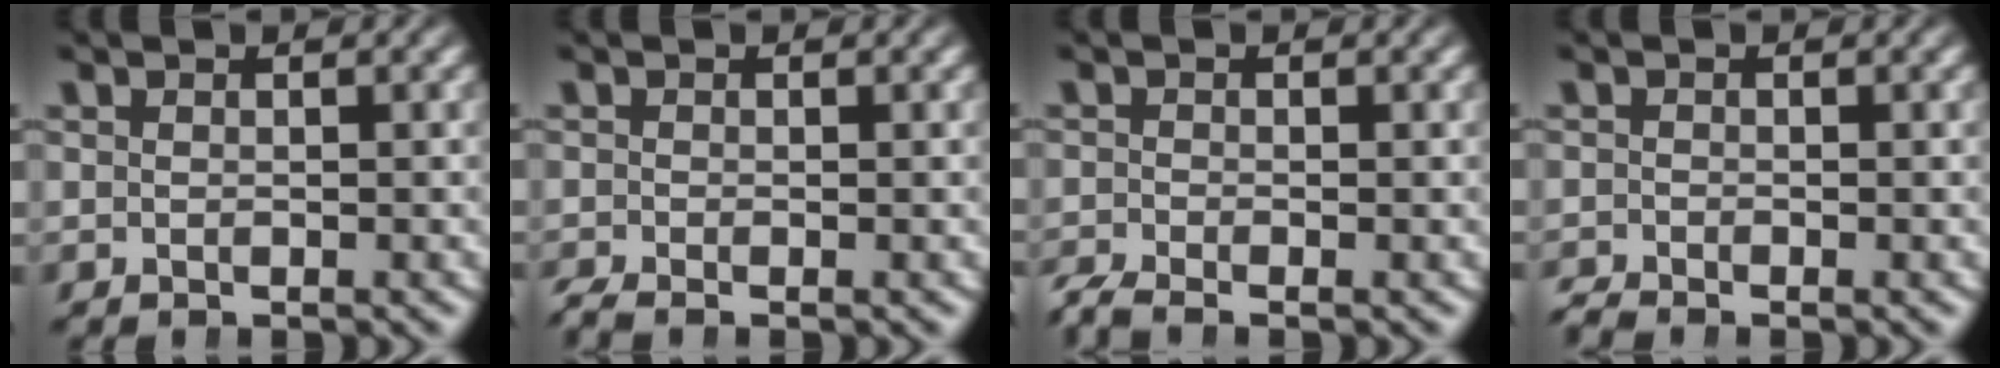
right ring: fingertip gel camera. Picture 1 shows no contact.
{"total": 1.8, "force": [-1.4, 0.9, 0.7], "torque": [-0.012, -0.005, -0.023]}
{"total": 2.5, "force": [-2.1, 1.1, 0.9], "torque": [-0.013, -0.007, -0.035]}
{"total": 1.5, "force": [-1.5, 0.5, 0.2], "torque": [0.002, -0.006, -0.025]}